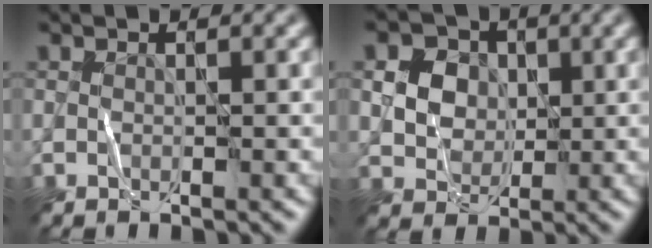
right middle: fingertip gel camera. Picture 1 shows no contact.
{"total": 4.6, "force": [1.0, 4.0, 2.1], "torque": [-0.046, 0.005, 0.013]}